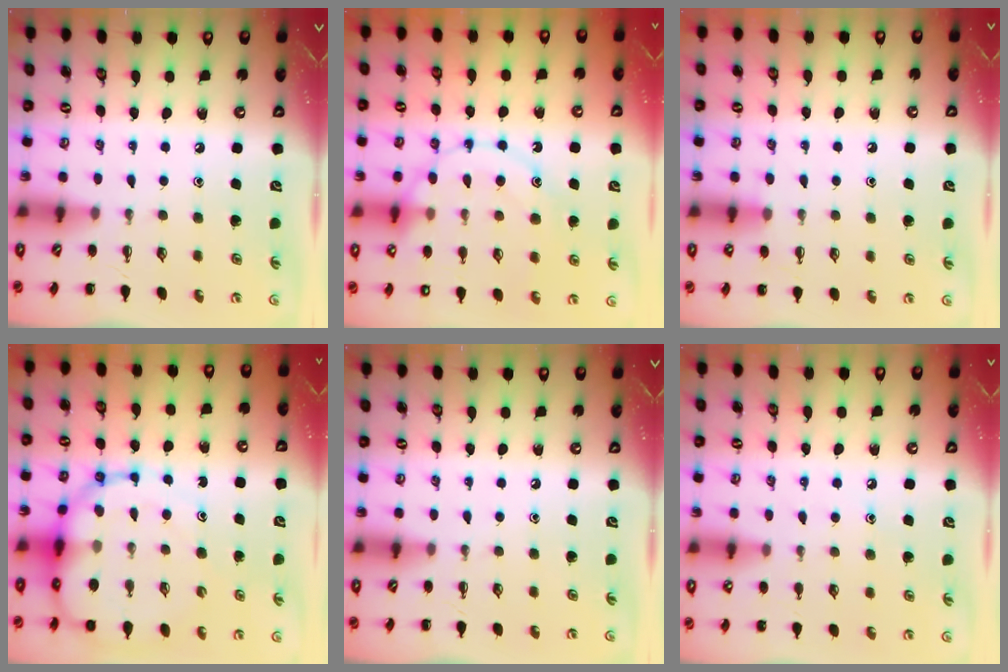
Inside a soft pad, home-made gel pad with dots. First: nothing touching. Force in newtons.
{"total": 14.2, "press": 14.2, "slide": 0.8}
{"total": 5.6, "press": 5.2, "slide": 2.2}
{"total": 16.2, "press": 15.6, "slide": 4.1}
{"total": 0.0}
{"total": 6.6, "press": 6.3, "slide": 2.0}